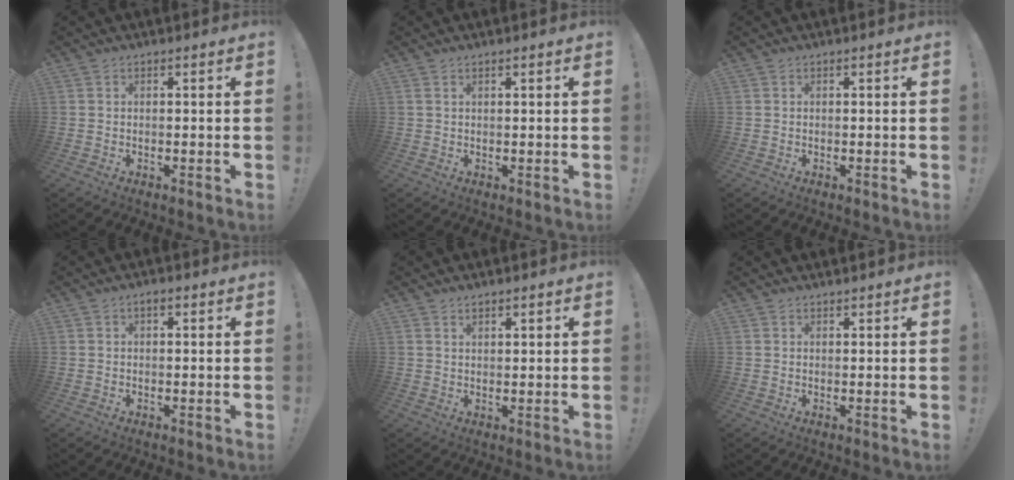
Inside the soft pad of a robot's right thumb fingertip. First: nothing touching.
{"total": 1.0, "force": [0.6, 0.1, 0.8], "torque": [-0.021, 0.003, 0.012]}
{"total": 0.0}
{"total": 1.3, "force": [0.5, 0.5, 1.0], "torque": [-0.013, -0.001, 0.007]}
{"total": 1.7, "force": [1.3, 0.7, 0.8], "torque": [-0.004, -0.007, 0.022]}
{"total": 0.9, "force": [0.9, 0.1, -0.2], "torque": [0.012, -0.004, 0.016]}